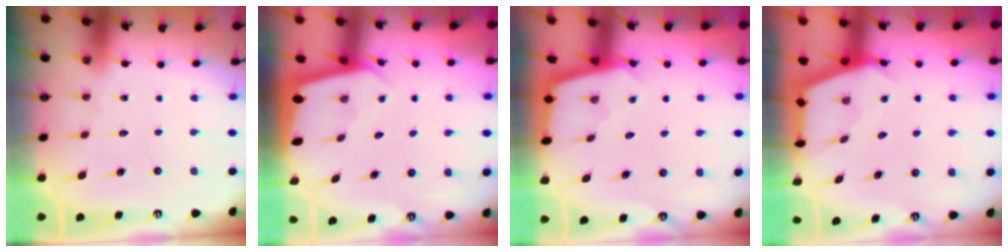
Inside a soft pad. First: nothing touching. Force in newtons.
{"total": 1.9, "press": 1.9, "slide": 0.1}
{"total": 2.4, "press": 2.4, "slide": 0.2}
{"total": 3.0, "press": 3.0, "slide": 0.4}